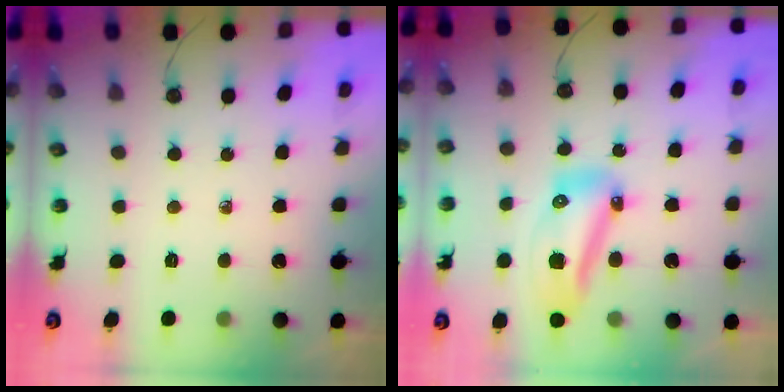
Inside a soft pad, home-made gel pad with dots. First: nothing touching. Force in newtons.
{"total": 13.9, "press": 13.8, "slide": 1.8}